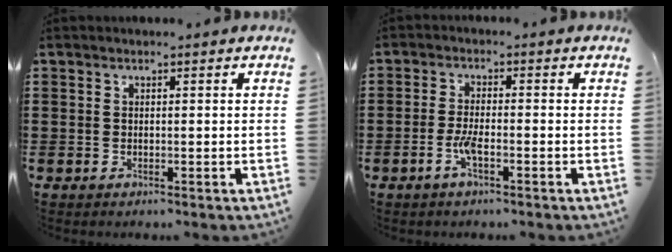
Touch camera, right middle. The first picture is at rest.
{"total": 3.5, "force": [-1.5, 0.8, 3.0], "torque": [-0.067, -0.001, -0.031]}